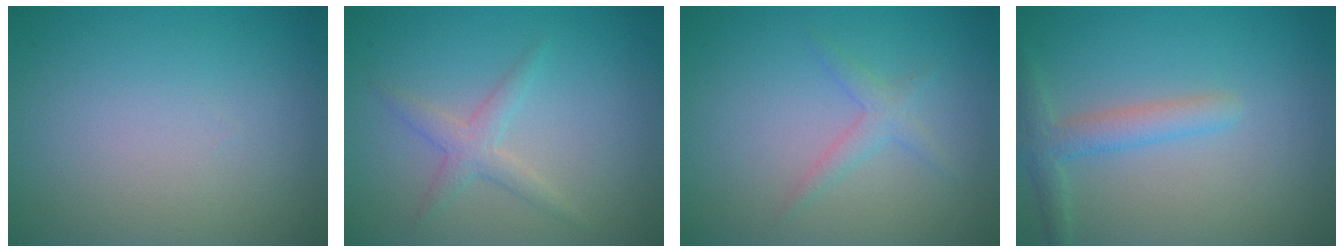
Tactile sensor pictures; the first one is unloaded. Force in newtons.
{"total": 2.1, "press": 2.1, "slide": 0.0}
{"total": 1.6, "press": 1.6, "slide": 0.1}
{"total": 2.6, "press": 2.6, "slide": 0.2}